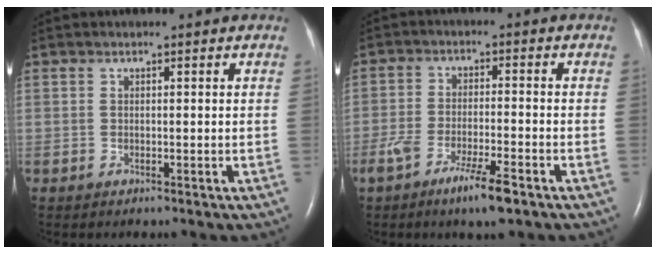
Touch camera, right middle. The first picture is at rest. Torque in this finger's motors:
{"motor_torque": [0.63, -0.56, 0.17, 0.11]}